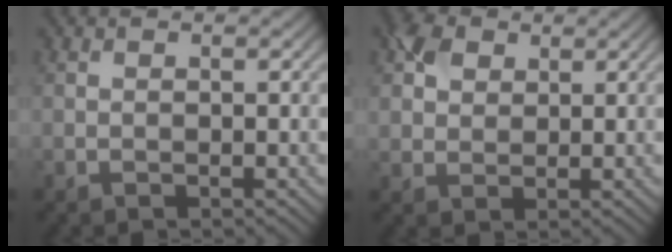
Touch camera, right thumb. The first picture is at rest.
{"total": 4.0, "force": [1.9, 3.0, 1.8], "torque": [-0.043, 0.003, 0.035]}